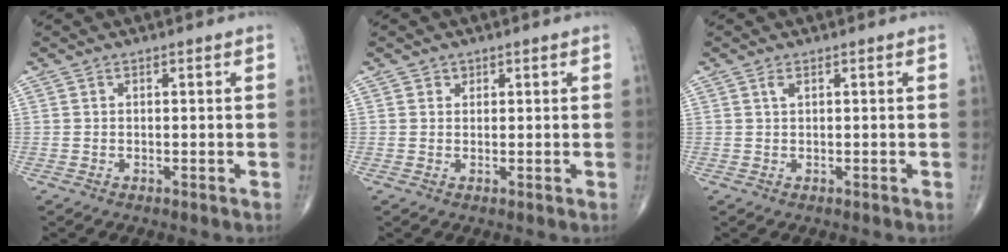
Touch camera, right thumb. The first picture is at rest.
{"total": 1.1, "force": [0.6, 0.9, 0.1], "torque": [0.011, -0.002, 0.005]}
{"total": 0.9, "force": [0.5, 0.3, 0.8], "torque": [-0.015, 0.006, 0.009]}